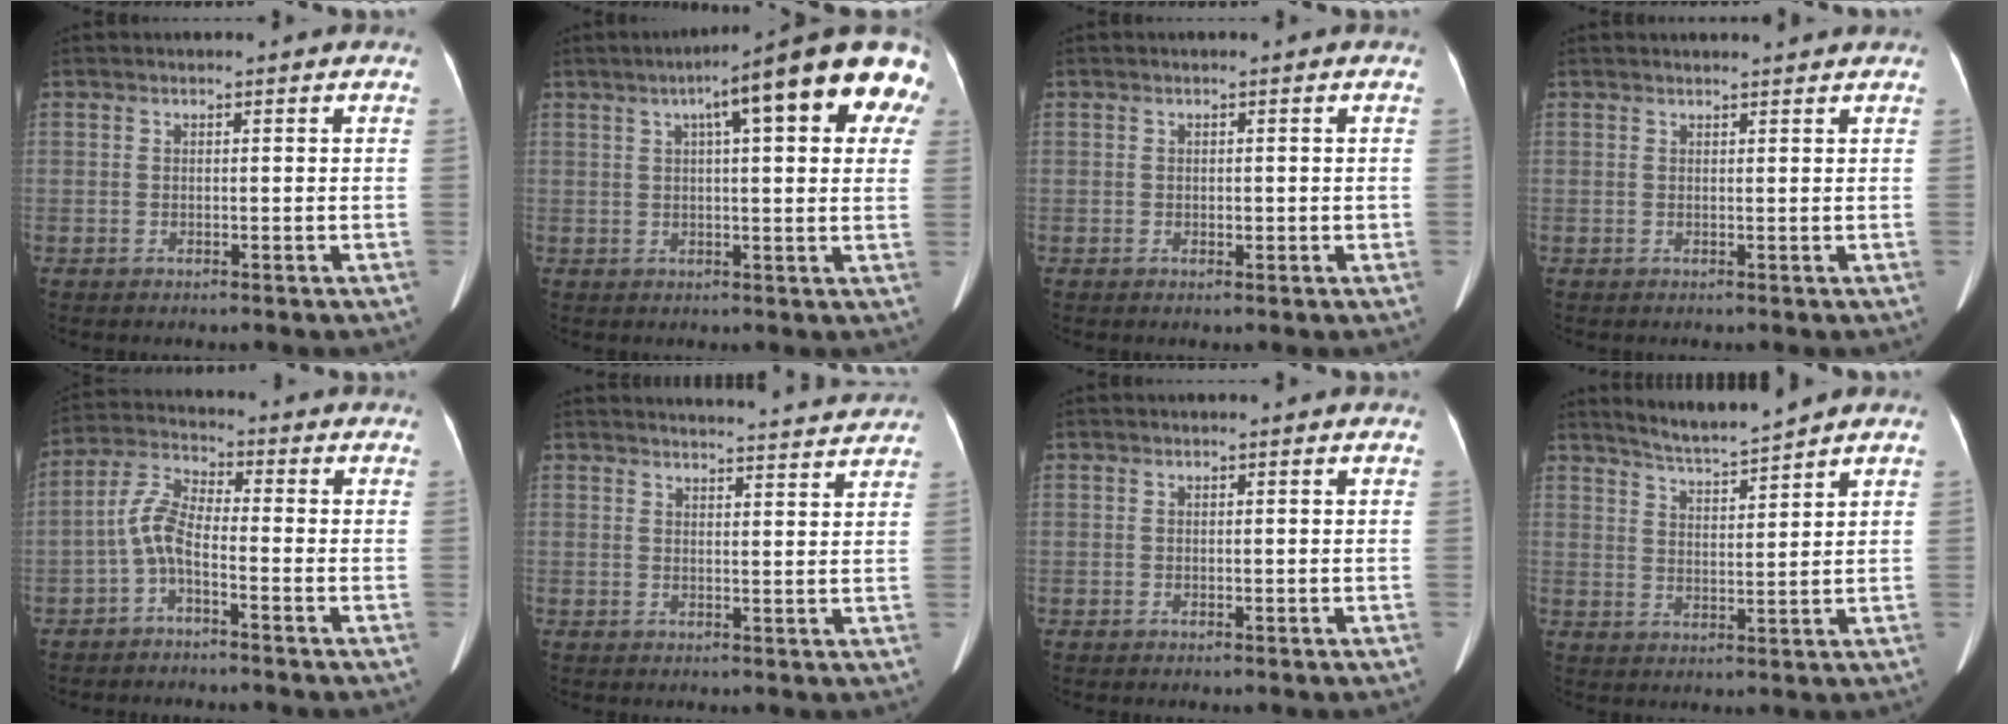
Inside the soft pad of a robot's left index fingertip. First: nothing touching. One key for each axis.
{"total": 16.8, "fx": 8.0, "fy": 2.6, "fz": 14.6, "tx": -0.199, "ty": 0.036, "tz": 0.097}
{"total": 0.8, "fx": -0.1, "fy": 0.6, "fz": 0.4, "tx": -0.006, "ty": 0.000, "tz": -0.003}
{"total": 3.1, "fx": 3.0, "fy": -0.1, "fz": 0.8, "tx": -0.010, "ty": 0.012, "tz": 0.036}
{"total": 5.6, "fx": -2.4, "fy": 1.8, "fz": 4.8, "tx": -0.111, "ty": 0.018, "tz": -0.051}
{"total": 13.4, "fx": 13.2, "fy": 0.4, "fz": 2.6, "tx": -0.021, "ty": -0.011, "tz": 0.144}
{"total": 0.0}
{"total": 5.5, "fx": 5.2, "fy": -1.0, "fz": 1.4, "tx": -0.033, "ty": -0.007, "tz": 0.099}